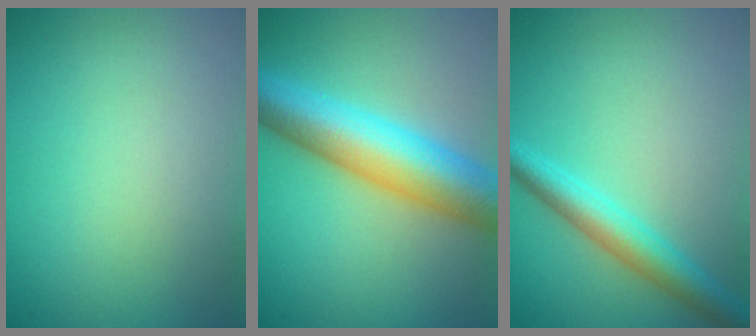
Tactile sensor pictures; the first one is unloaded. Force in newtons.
{"total": 9.1, "press": 9.0, "slide": 0.4}
{"total": 3.8, "press": 3.8, "slide": 0.1}